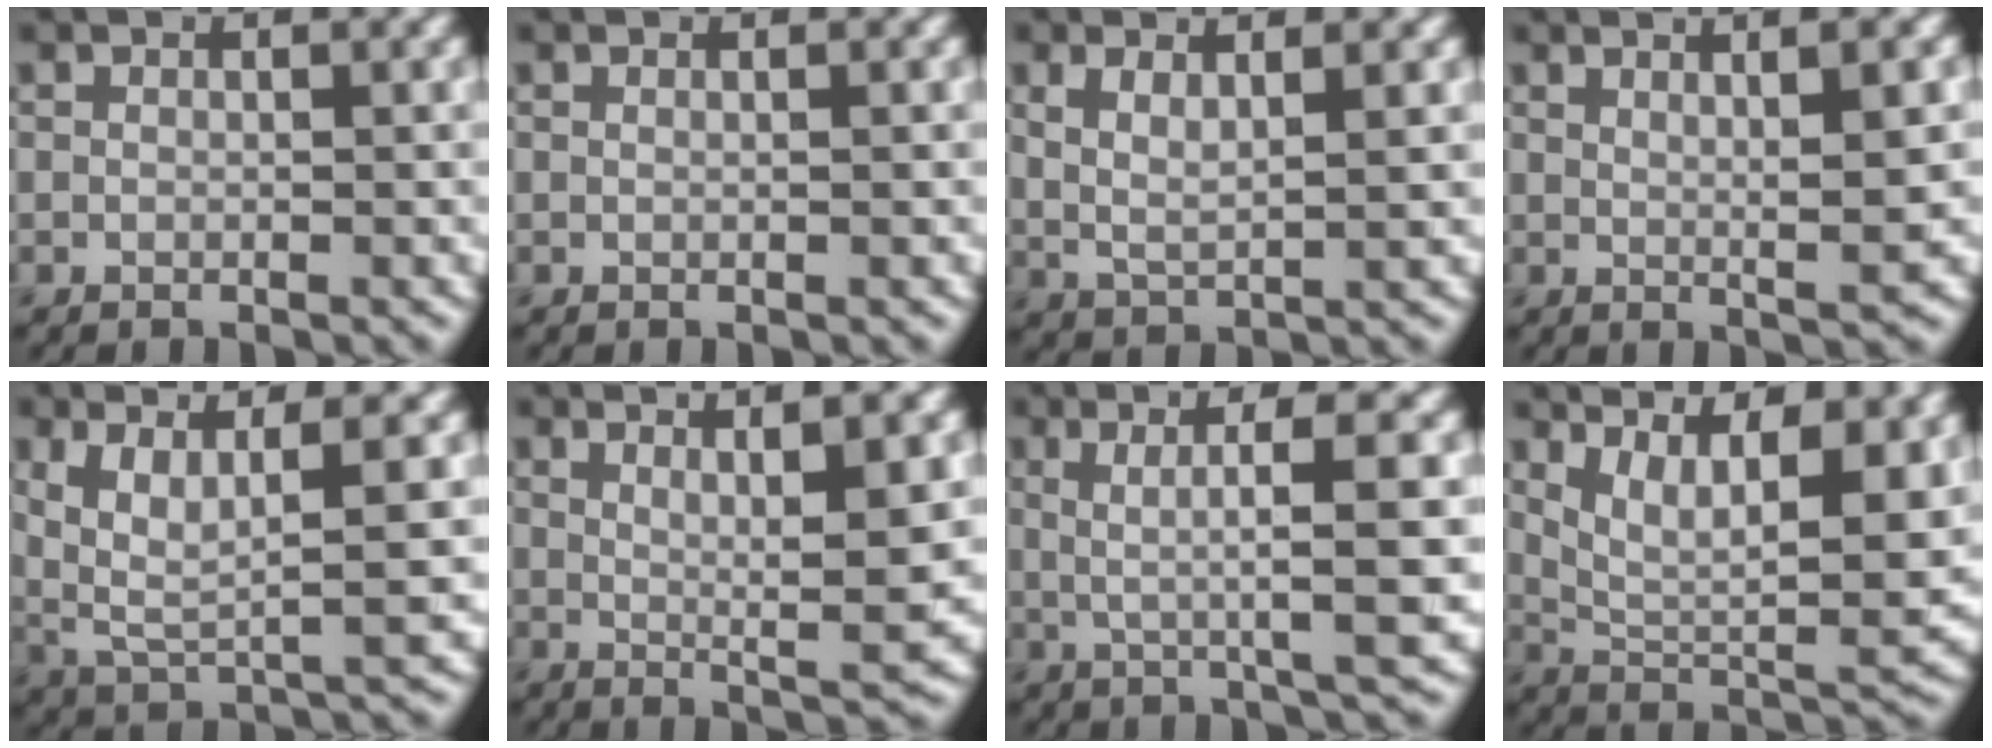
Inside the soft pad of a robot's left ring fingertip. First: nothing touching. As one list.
[{"total": 0.6, "force": [0.1, 0.3, 0.5], "torque": [-0.004, 0.002, -0.004]}, {"total": 2.8, "force": [1.4, 0.9, 2.3], "torque": [-0.039, -0.003, 0.026]}, {"total": 4.2, "force": [1.3, 0.9, 3.9], "torque": [-0.048, 0.006, 0.013]}, {"total": 5.3, "force": [1.6, 1.4, 4.8], "torque": [-0.099, -0.005, 0.035]}, {"total": 6.1, "force": [1.6, 1.1, 5.8], "torque": [-0.079, -0.005, 0.028]}, {"total": 6.7, "force": [1.0, 1.2, 6.5], "torque": [-0.106, 0.010, 0.017]}, {"total": 8.3, "force": [3.4, 3.1, 6.9], "torque": [-0.128, -0.009, 0.067]}]